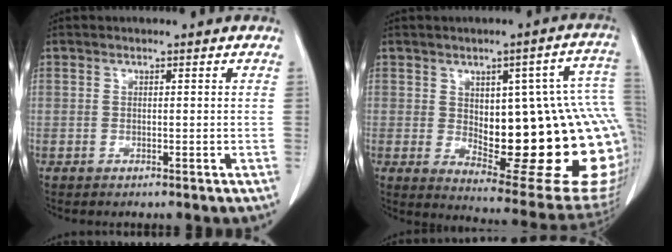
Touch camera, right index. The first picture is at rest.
{"total": 26.4, "force": [-1.3, 7.9, 25.2], "torque": [-0.249, 0.016, 0.007]}